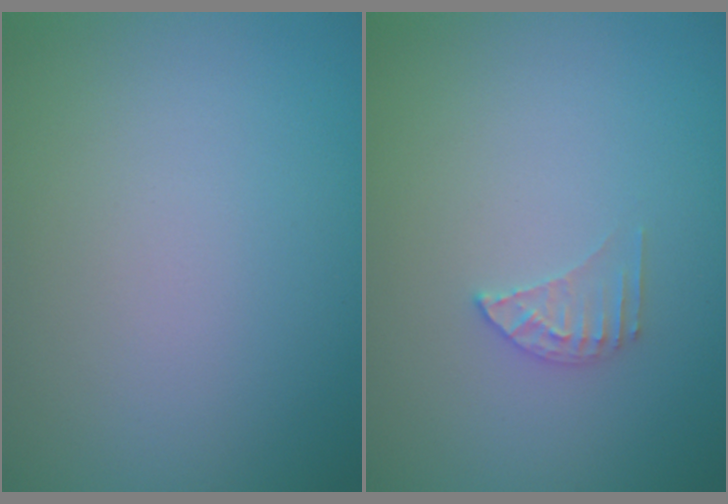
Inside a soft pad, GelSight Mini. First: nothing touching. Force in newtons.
{"total": 1.5, "press": 1.5, "slide": 0.2}